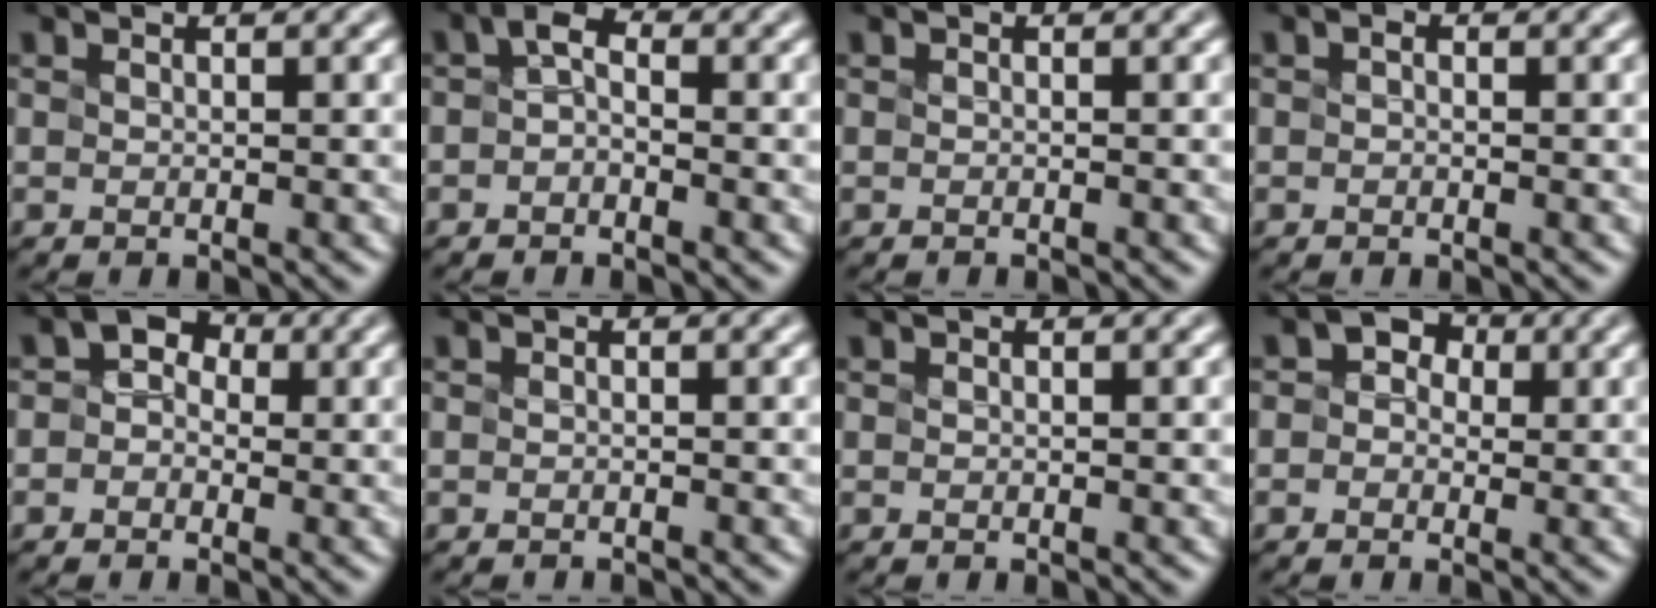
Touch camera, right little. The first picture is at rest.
{"total": 1.1, "force": [-0.6, 0.5, 0.8], "torque": [-0.019, 0.006, -0.003]}
{"total": 0.7, "force": [-0.7, -0.1, 0.1], "torque": [0.004, -0.008, -0.011]}
{"total": 0.0}
{"total": 1.9, "force": [0.0, 1.6, 1.1], "torque": [-0.005, 0.014, -0.009]}
{"total": 1.3, "force": [-1.3, -0.1, 0.1], "torque": [0.006, -0.009, -0.017]}
{"total": 0.0}
{"total": 1.8, "force": [0.3, 1.6, 0.8], "torque": [0.000, 0.010, -0.006]}